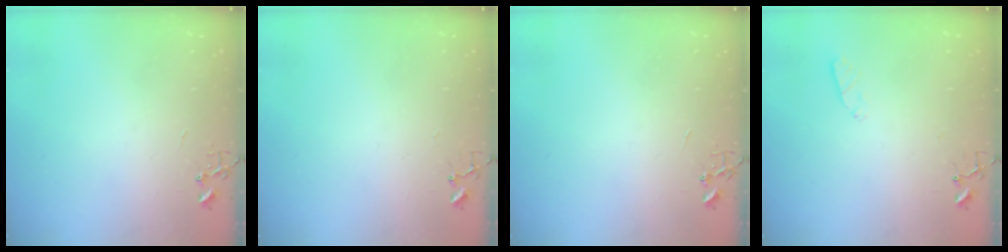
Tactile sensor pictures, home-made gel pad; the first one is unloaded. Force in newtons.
{"total": 4.1, "press": 4.1, "slide": 0.2}
{"total": 0.0}
{"total": 2.9, "press": 2.8, "slide": 0.5}